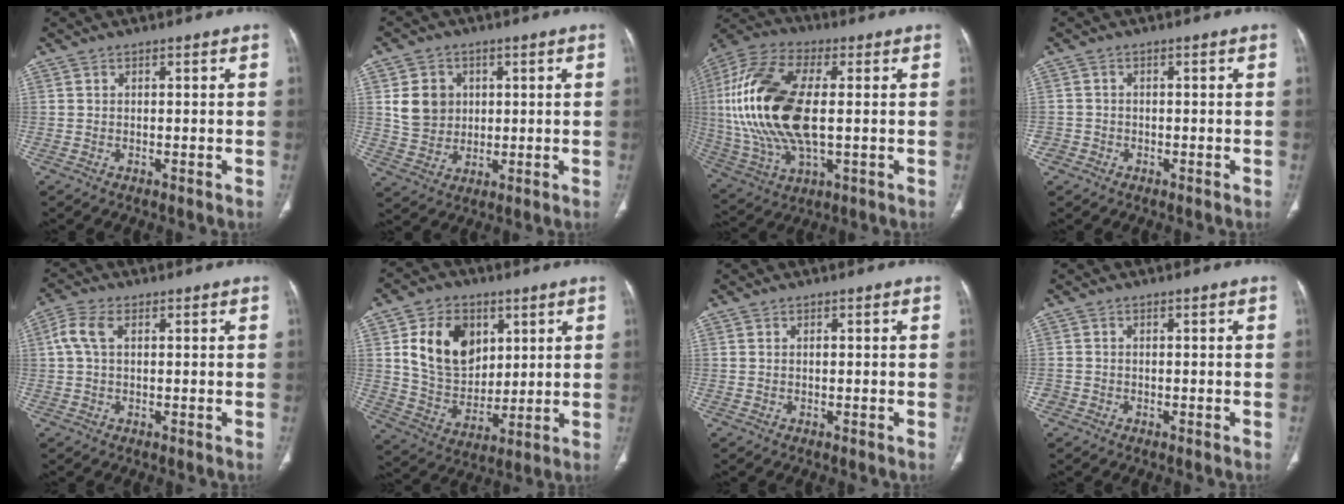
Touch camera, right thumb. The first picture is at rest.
{"total": 8.0, "force": [1.8, 7.0, 3.4], "torque": [-0.034, -0.008, 0.040]}
{"total": 23.3, "force": [1.4, 11.2, 20.4], "torque": [-0.439, 0.001, 0.027]}
{"total": 1.8, "force": [-0.8, 1.6, -0.1], "torque": [0.011, 0.009, -0.020]}
{"total": 4.7, "force": [1.1, 2.6, 3.7], "torque": [-0.098, 0.017, 0.020]}
{"total": 16.1, "force": [5.2, 11.9, 9.6], "torque": [-0.125, -0.020, 0.103]}
{"total": 0.5, "force": [0.1, 0.3, 0.4], "torque": [-0.011, 0.005, 0.005]}
{"total": 1.2, "force": [-0.4, 1.1, 0.2], "torque": [0.001, 0.005, -0.010]}